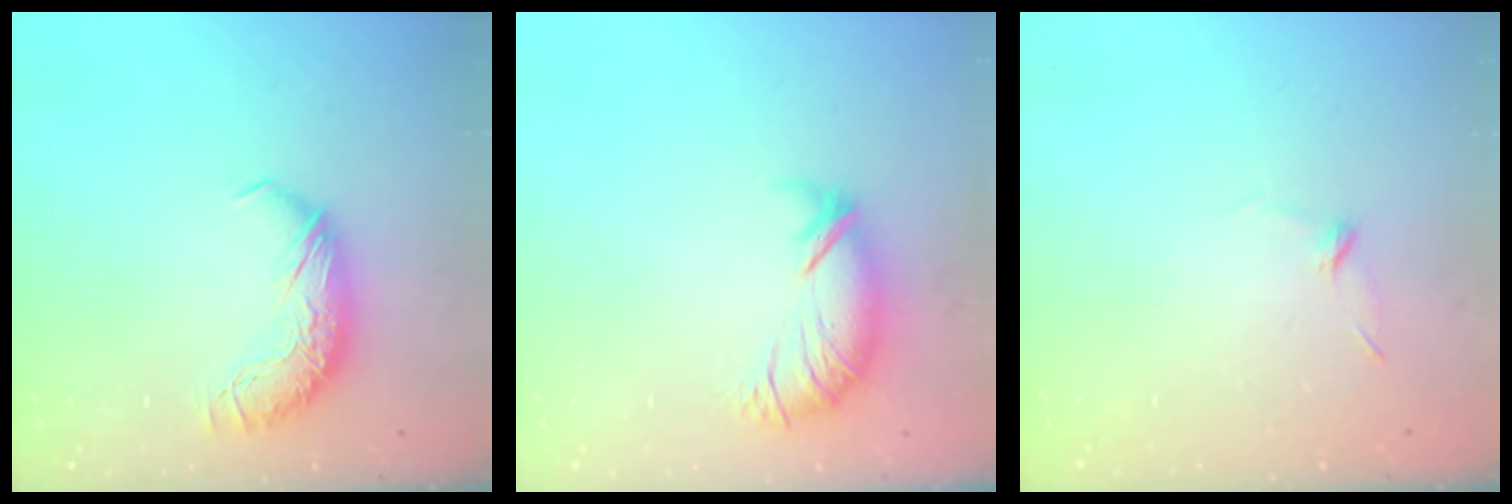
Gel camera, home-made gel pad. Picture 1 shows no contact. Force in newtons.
{"total": 2.6, "press": 1.5, "slide": 2.1}
{"total": 7.9, "press": 7.9, "slide": 0.7}